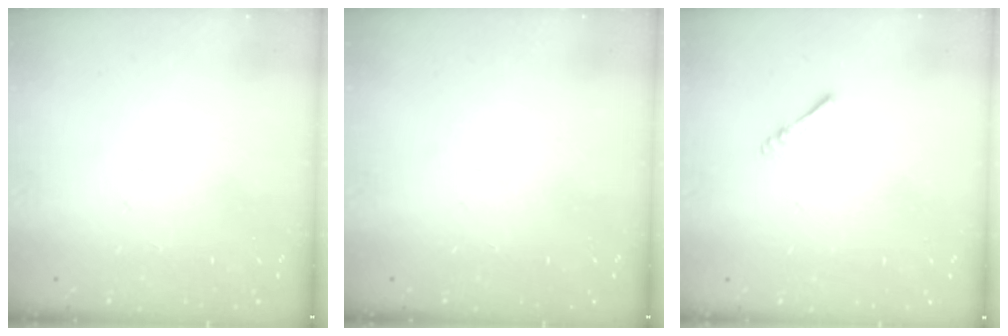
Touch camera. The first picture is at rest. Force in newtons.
{"total": 0.0}
{"total": 2.4, "press": 2.3, "slide": 0.5}